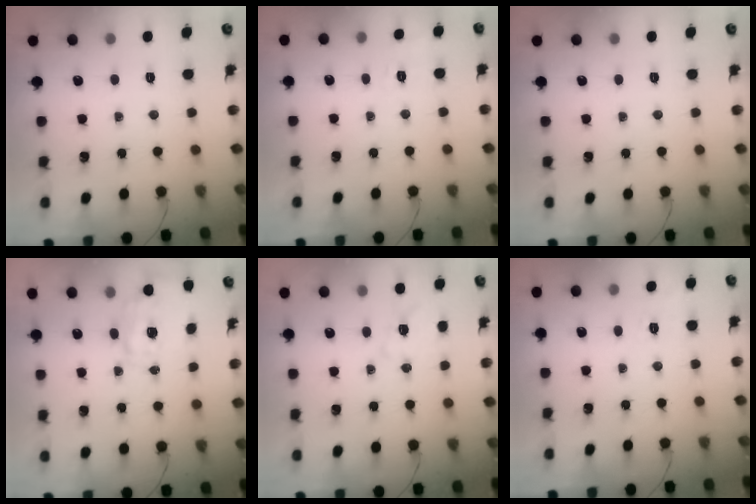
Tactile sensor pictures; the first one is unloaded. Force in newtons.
{"total": 2.3, "press": 1.3, "slide": 1.9}
{"total": 0.0}
{"total": 1.8, "press": 1.7, "slide": 0.6}
{"total": 2.4, "press": 1.9, "slide": 1.5}
{"total": 6.5, "press": 6.2, "slide": 2.0}